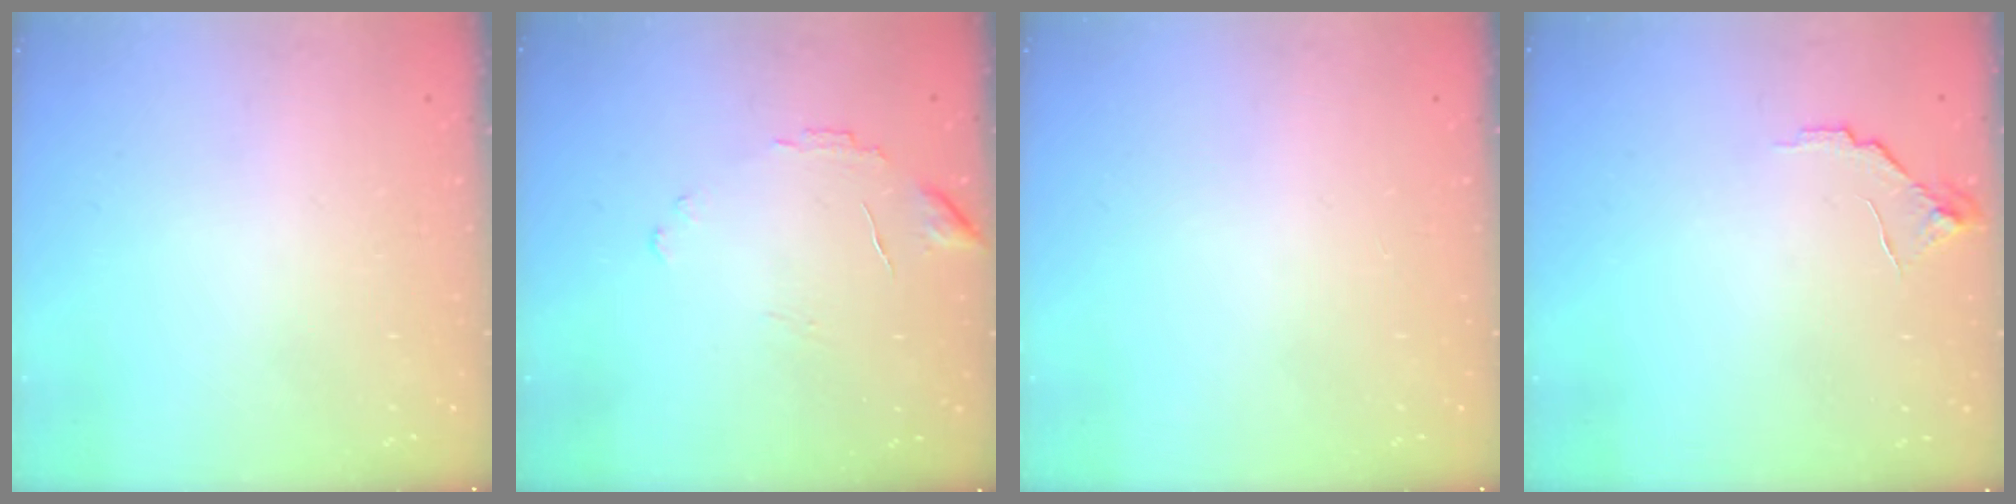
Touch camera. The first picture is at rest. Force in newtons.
{"total": 8.4, "press": 8.3, "slide": 0.5}
{"total": 0.0}
{"total": 5.7, "press": 5.7, "slide": 0.5}